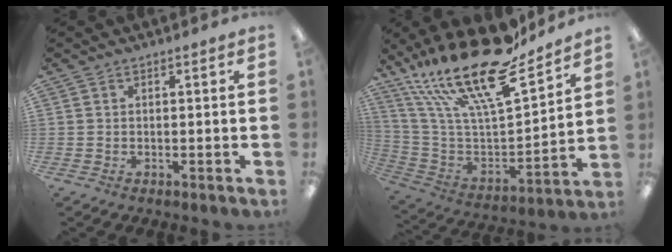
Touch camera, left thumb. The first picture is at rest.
{"total": 25.8, "force": [19.6, 7.6, 15.0], "torque": [-0.265, -0.138, 0.333]}